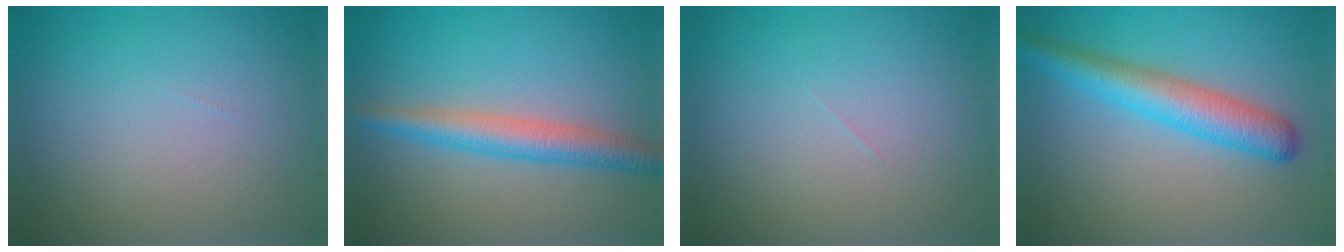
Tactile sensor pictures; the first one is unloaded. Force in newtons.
{"total": 3.8, "press": 3.8, "slide": 0.1}
{"total": 0.0}
{"total": 4.8, "press": 4.8, "slide": 0.1}